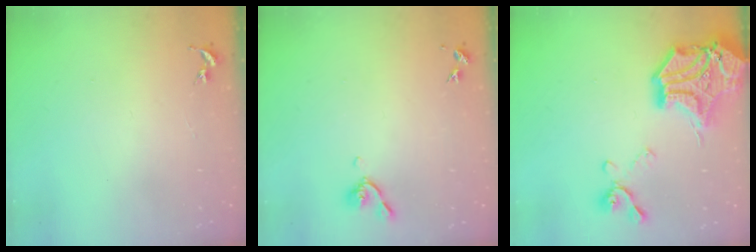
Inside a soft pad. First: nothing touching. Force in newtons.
{"total": 5.6, "press": 5.5, "slide": 1.0}
{"total": 22.5, "press": 22.3, "slide": 2.7}